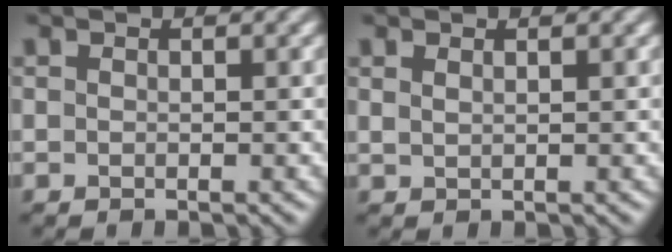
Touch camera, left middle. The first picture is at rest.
{"total": 0.8, "force": [0.6, 0.2, 0.4], "torque": [-0.008, 0.001, 0.013]}